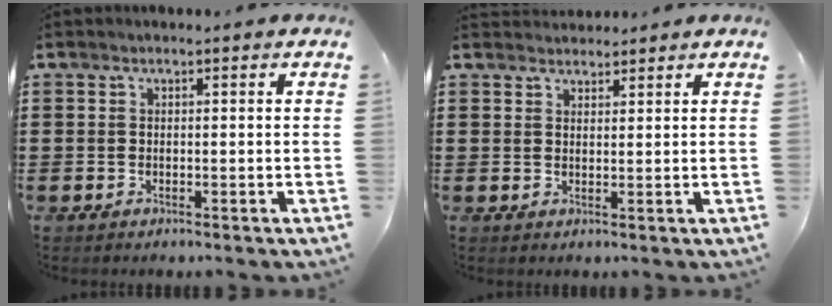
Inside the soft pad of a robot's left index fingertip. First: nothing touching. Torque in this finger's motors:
{"motor_torque": [-0.01, 0.01, -0.65, -0.12]}